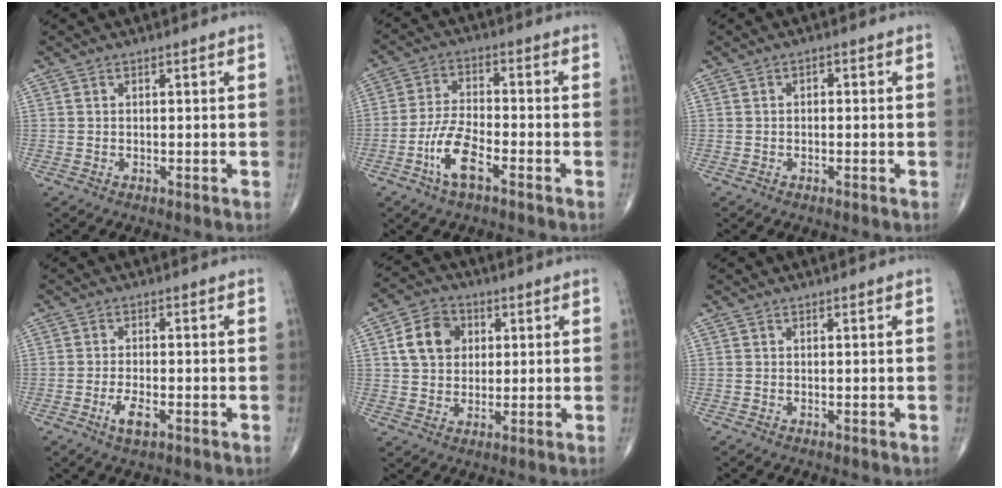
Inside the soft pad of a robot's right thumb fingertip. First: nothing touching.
{"total": 8.0, "force": [-4.0, 2.7, 6.3], "torque": [-0.131, 0.021, -0.078]}
{"total": 0.9, "force": [-0.1, 0.7, 0.6], "torque": [-0.003, 0.003, -0.006]}
{"total": 3.8, "force": [-1.7, 1.3, 3.1], "torque": [-0.061, 0.001, -0.029]}
{"total": 9.0, "force": [2.2, 7.2, 4.9], "torque": [-0.067, 0.003, 0.035]}
{"total": 0.0}